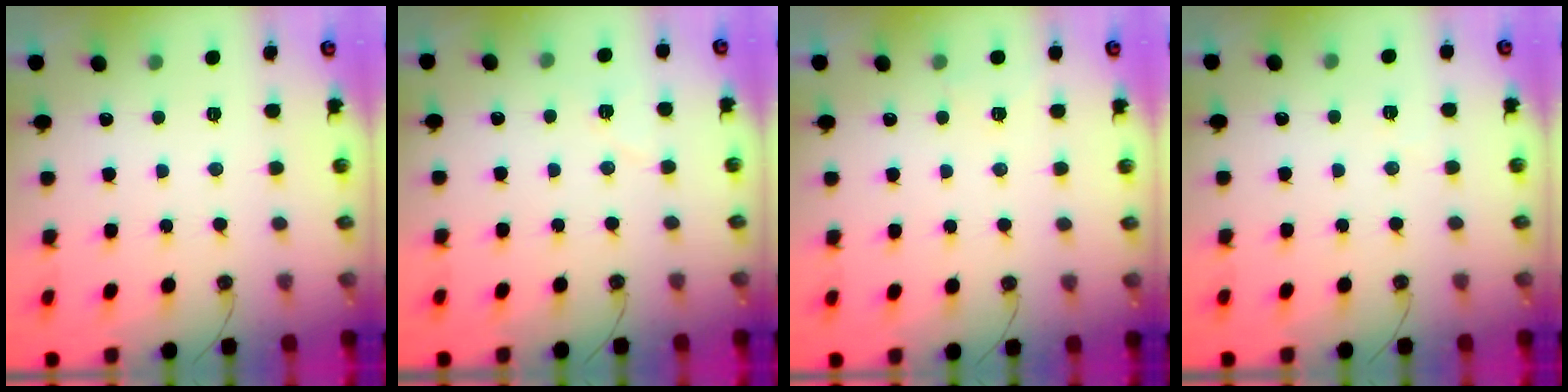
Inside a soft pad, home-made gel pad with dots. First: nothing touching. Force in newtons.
{"total": 7.7, "press": 3.2, "slide": 7.0}
{"total": 3.5, "press": 3.5, "slide": 0.2}
{"total": 2.7, "press": 2.5, "slide": 1.1}